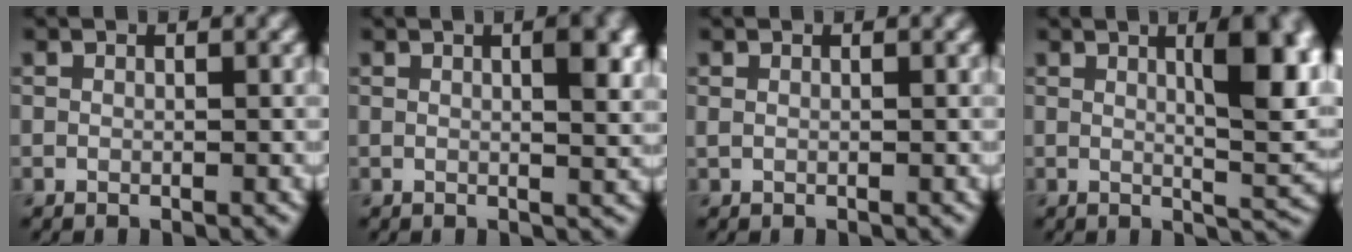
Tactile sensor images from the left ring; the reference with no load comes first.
{"total": 3.4, "force": [1.1, 1.0, 3.1], "torque": [-0.035, 0.004, 0.014]}
{"total": 0.0}
{"total": 7.4, "force": [2.0, 2.1, 6.9], "torque": [-0.076, 0.000, 0.032]}